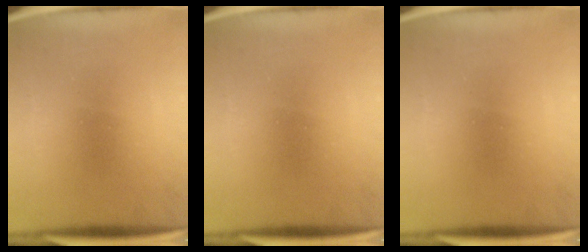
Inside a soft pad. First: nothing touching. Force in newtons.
{"total": 0.0}
{"total": 0.0}